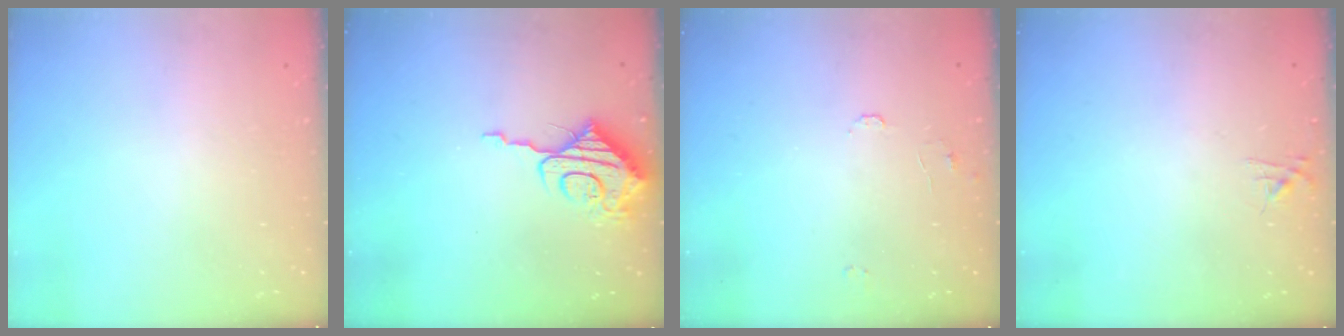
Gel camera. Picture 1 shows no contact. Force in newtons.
{"total": 10.2, "press": 10.2, "slide": 0.8}
{"total": 5.8, "press": 5.8, "slide": 0.5}
{"total": 4.9, "press": 4.9, "slide": 0.4}